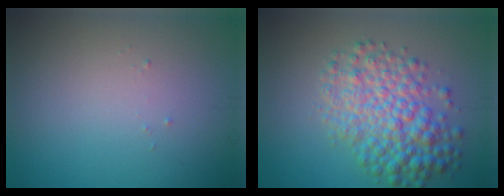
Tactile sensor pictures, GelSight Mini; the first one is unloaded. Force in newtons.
{"total": 6.2, "press": 6.2, "slide": 0.1}